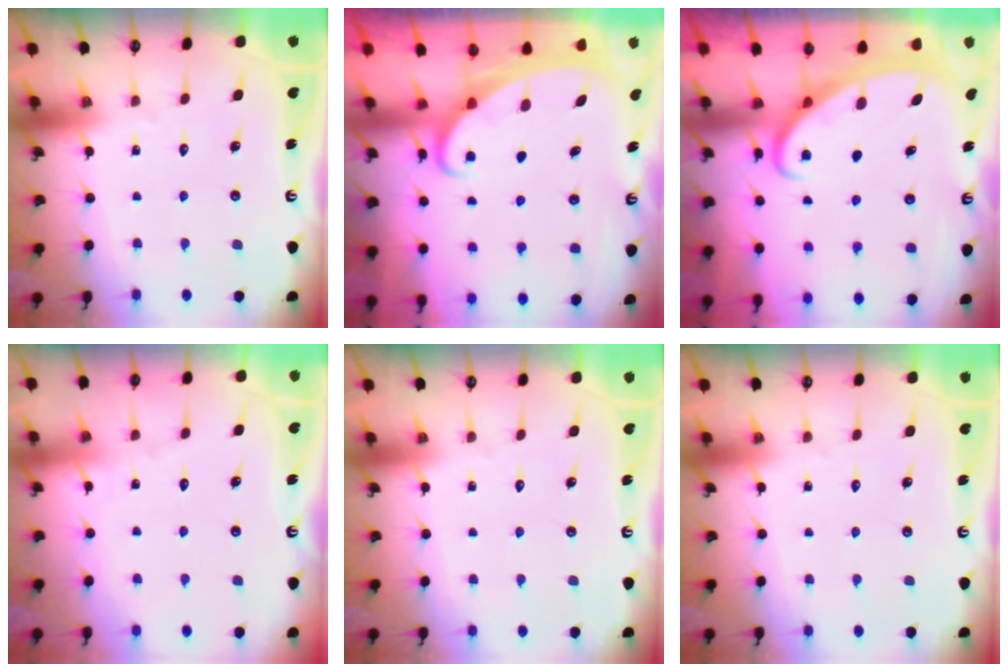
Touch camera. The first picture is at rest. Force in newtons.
{"total": 2.2, "press": 2.2, "slide": 0.3}
{"total": 2.5, "press": 2.5, "slide": 0.4}
{"total": 2.5, "press": 2.5, "slide": 0.3}
{"total": 0.0}
{"total": 0.0}